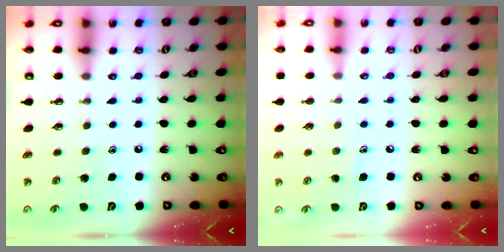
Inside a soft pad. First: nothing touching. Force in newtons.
{"total": 5.4, "press": 5.4, "slide": 0.6}